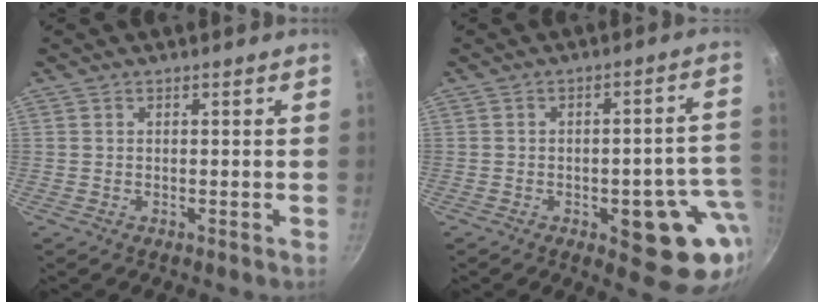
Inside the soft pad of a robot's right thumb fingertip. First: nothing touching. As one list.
[{"total": 14.7, "force": [-4.1, 6.6, 12.5], "torque": [-0.092, 0.021, -0.050]}]